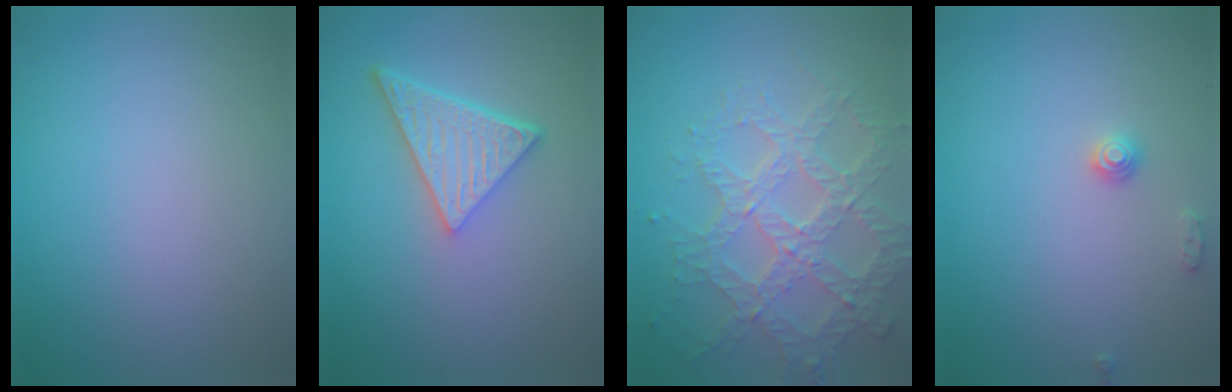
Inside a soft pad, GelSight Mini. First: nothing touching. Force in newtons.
{"total": 5.3, "press": 3.9, "slide": 3.6}
{"total": 6.8, "press": 4.9, "slide": 4.7}
{"total": 1.2, "press": 1.2, "slide": 0.0}